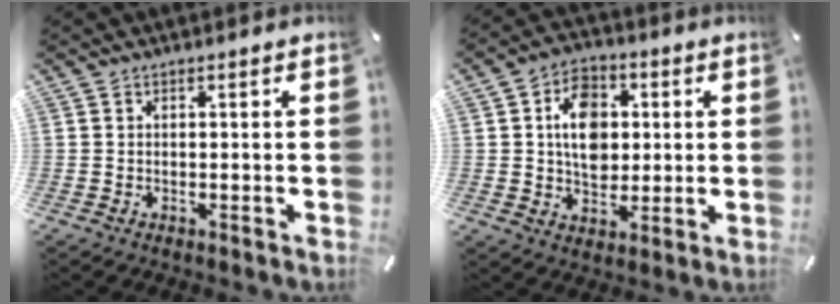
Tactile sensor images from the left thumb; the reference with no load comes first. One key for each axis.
{"total": 10.5, "fx": 1.4, "fy": 8.3, "fz": 6.3, "tx": -0.092, "ty": 0.009, "tz": 0.026}